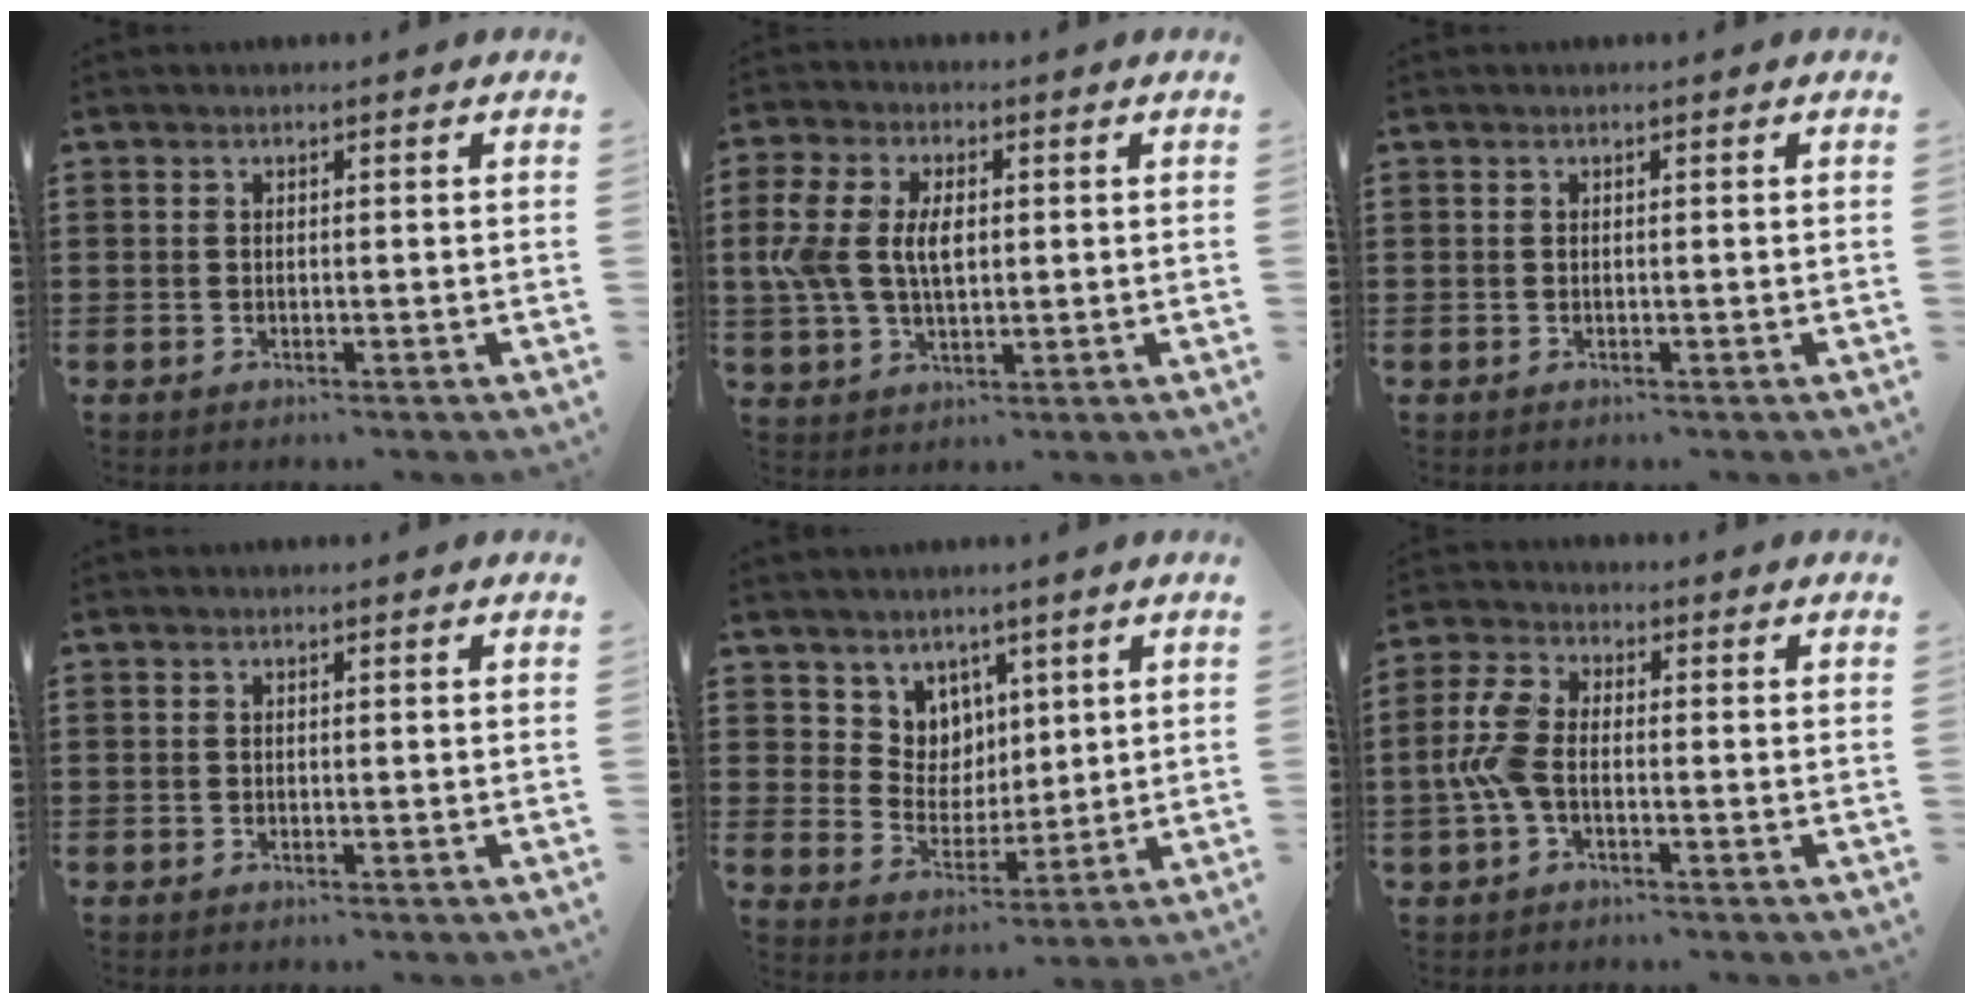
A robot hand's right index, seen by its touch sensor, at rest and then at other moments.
{"total": 7.4, "force": [0.7, 4.1, 6.1], "torque": [-0.151, 0.003, 0.004]}
{"total": 0.0}
{"total": 0.0}
{"total": 6.2, "force": [4.1, 4.6, -0.2], "torque": [-0.034, -0.012, 0.079]}
{"total": 6.3, "force": [-1.1, 3.4, 5.2], "torque": [-0.135, -0.003, -0.029]}